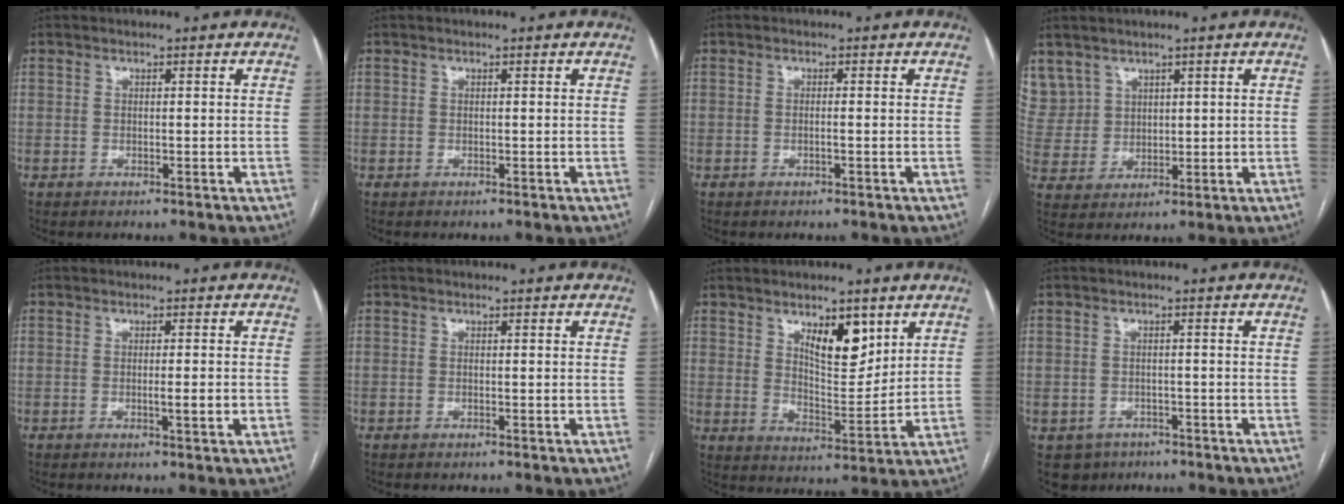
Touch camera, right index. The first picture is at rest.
{"total": 0.0}
{"total": 0.7, "force": [-0.2, -0.1, 0.7], "torque": [-0.013, 0.000, -0.003]}
{"total": 2.7, "force": [1.9, 1.9, 0.6], "torque": [-0.009, 0.006, 0.043]}
{"total": 2.5, "force": [-0.5, 0.1, 2.4], "torque": [-0.040, -0.004, -0.008]}
{"total": 0.0}
{"total": 8.1, "force": [4.5, 3.0, 6.0], "torque": [-0.100, -0.008, 0.080]}
{"total": 4.3, "force": [-2.2, 3.7, 0.3], "torque": [0.000, 0.009, -0.026]}